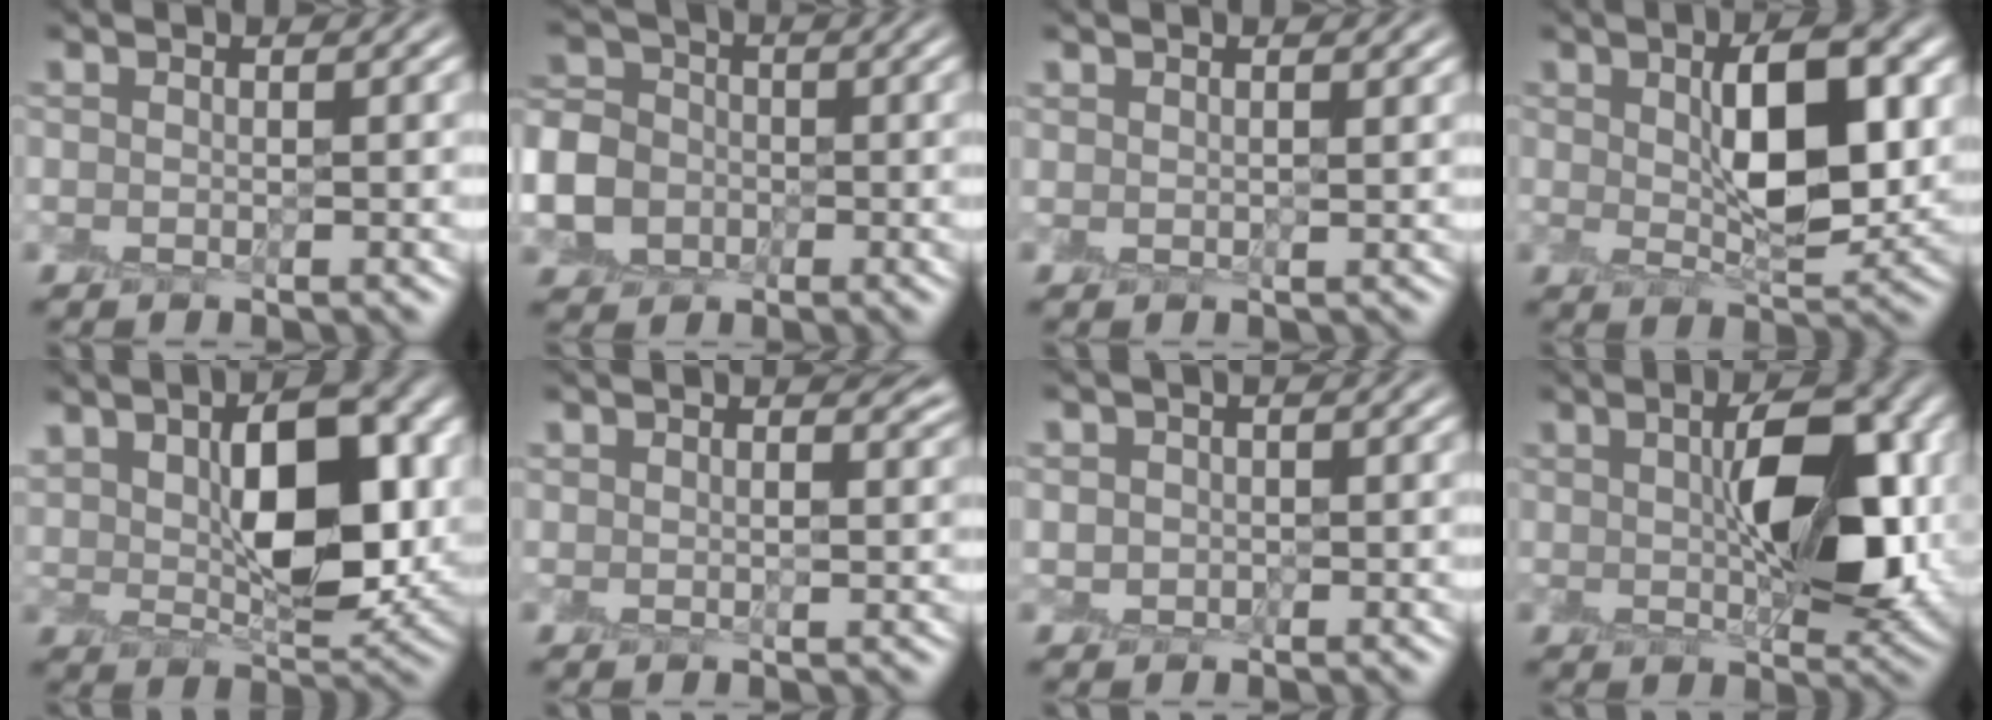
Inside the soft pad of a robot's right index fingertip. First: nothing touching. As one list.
[{"total": 5.8, "force": [-1.5, 5.1, 2.2], "torque": [-0.047, -0.005, -0.045]}, {"total": 0.7, "force": [0.7, 0.2, 0.1], "torque": [-0.001, -0.002, 0.013]}, {"total": 6.9, "force": [1.5, 2.6, 6.2], "torque": [-0.093, 0.005, 0.031]}, {"total": 9.8, "force": [2.6, 4.8, 8.2], "torque": [-0.124, 0.004, 0.050]}, {"total": 3.0, "force": [2.2, 1.2, 1.7], "torque": [-0.001, 0.011, 0.018]}, {"total": 0.9, "force": [0.2, 0.9, 0.1], "torque": [0.002, 0.003, 0.007]}, {"total": 8.3, "force": [1.4, 3.1, 7.5], "torque": [-0.111, 0.006, 0.028]}]